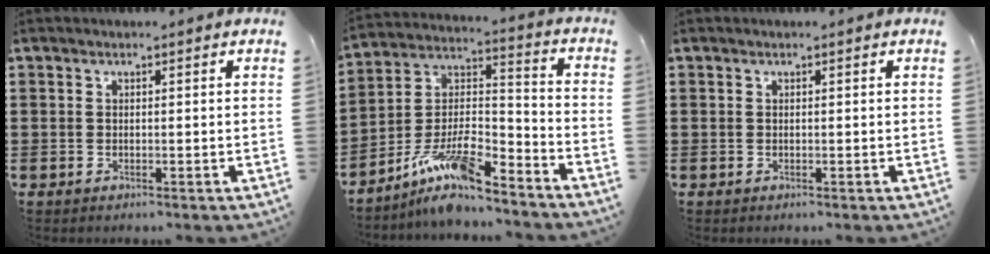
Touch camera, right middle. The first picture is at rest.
{"total": 10.4, "force": [-8.1, 2.1, 6.2], "torque": [-0.139, -0.001, -0.165]}
{"total": 0.0}